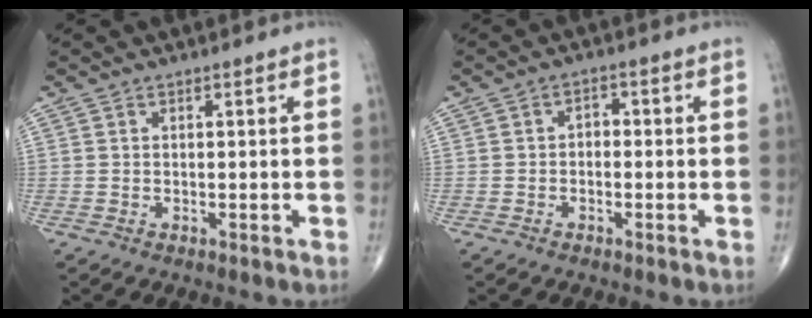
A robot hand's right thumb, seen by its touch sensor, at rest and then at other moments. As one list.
[{"total": 2.1, "force": [-0.4, 1.5, 1.4], "torque": [-0.013, 0.012, -0.014]}]